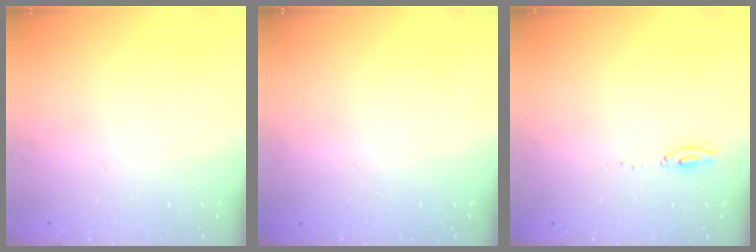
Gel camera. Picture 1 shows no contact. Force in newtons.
{"total": 0.0}
{"total": 3.7, "press": 3.5, "slide": 1.1}